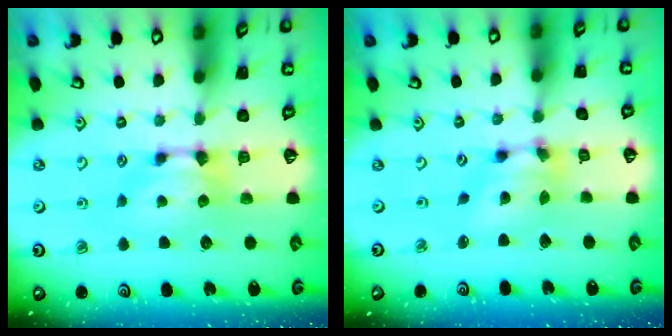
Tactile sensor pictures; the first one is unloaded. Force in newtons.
{"total": 5.5, "press": 5.1, "slide": 2.1}